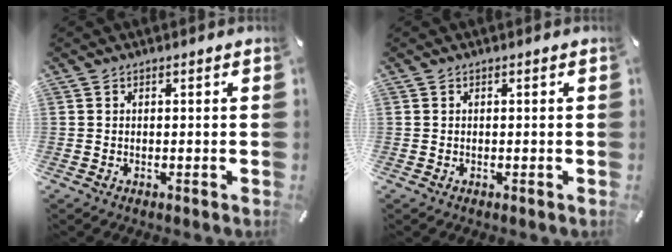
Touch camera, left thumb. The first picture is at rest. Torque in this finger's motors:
{"motor_torque": [-0.05, -0.03, -0.04, 0.00, 0.00]}